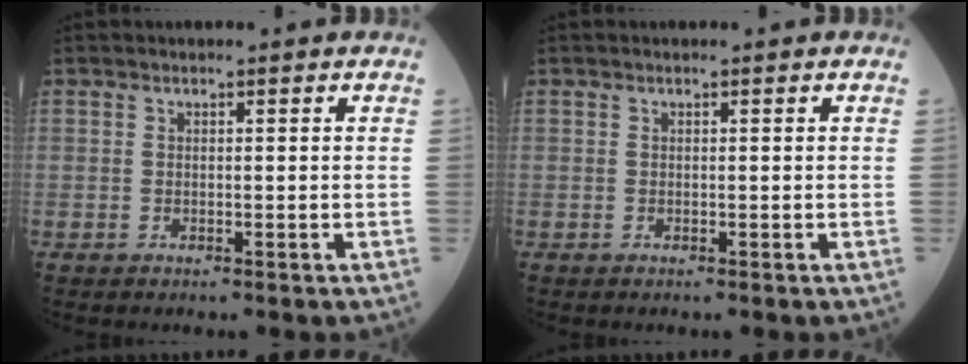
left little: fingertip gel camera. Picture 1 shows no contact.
{"total": 0.0}